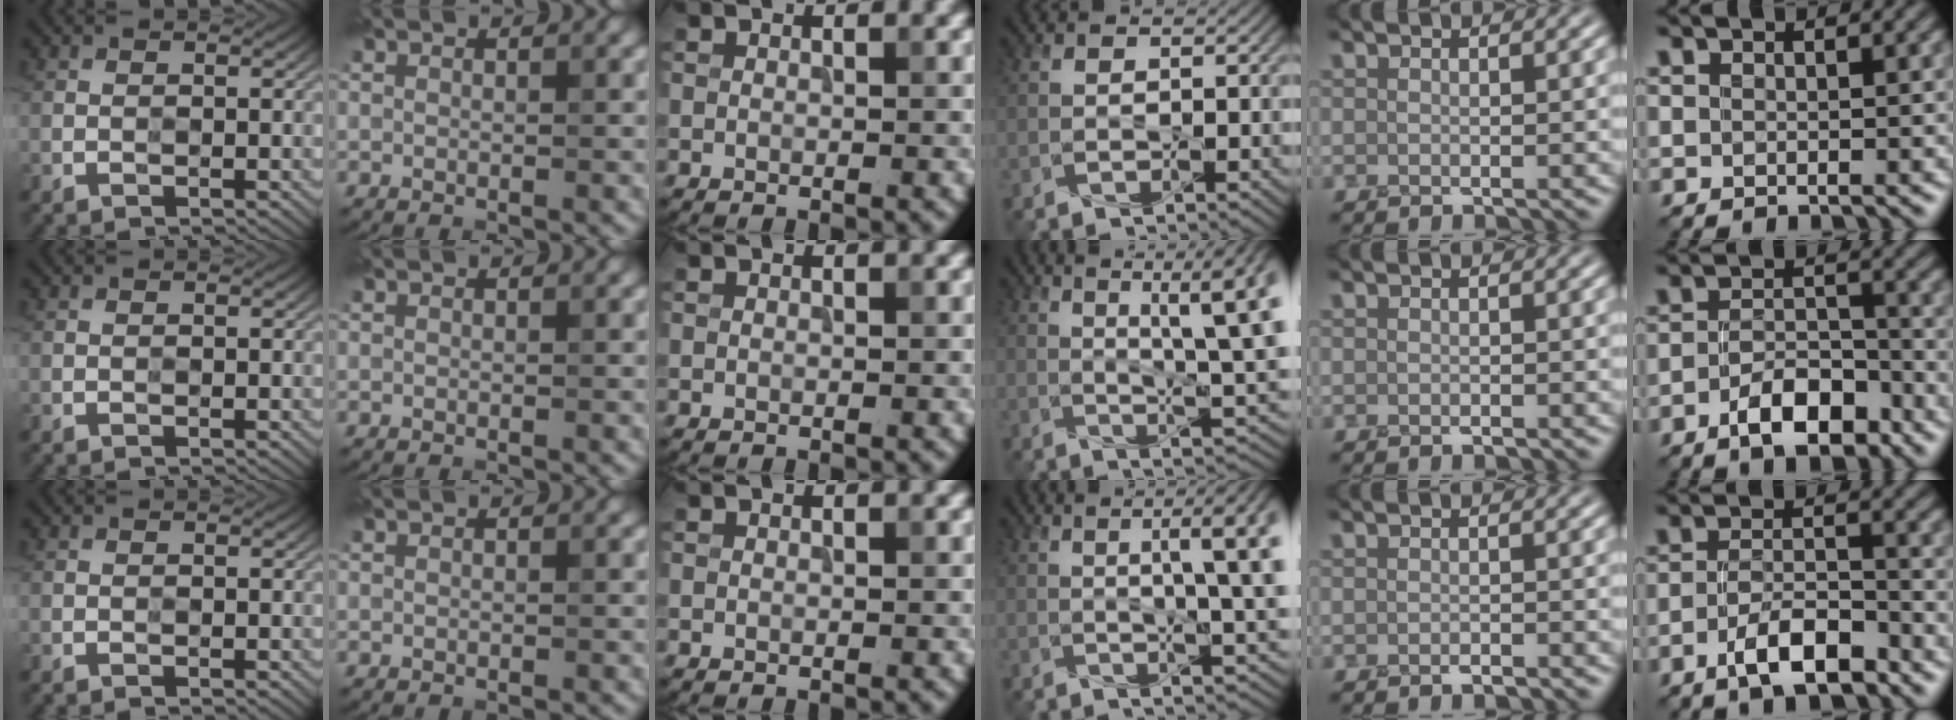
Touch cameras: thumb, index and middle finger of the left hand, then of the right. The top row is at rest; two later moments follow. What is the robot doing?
{"motion": "screw", "object": "mustard bottle"}